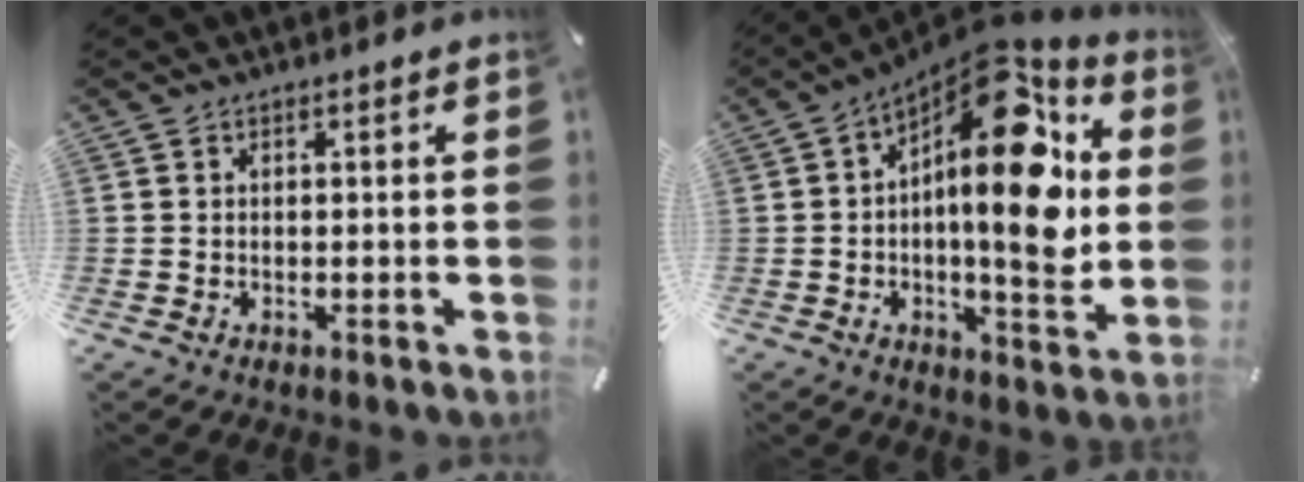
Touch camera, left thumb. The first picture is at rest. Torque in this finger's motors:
{"motor_torque": [1.88, 2.09, 2.77, 0.00, 0.33]}